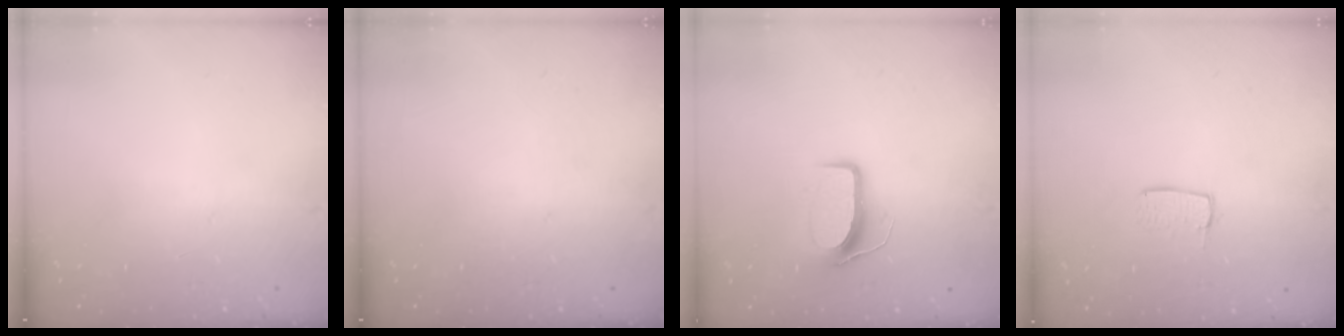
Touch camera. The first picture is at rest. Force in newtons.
{"total": 0.0}
{"total": 8.7, "press": 8.7, "slide": 0.7}
{"total": 5.2, "press": 5.1, "slide": 0.5}